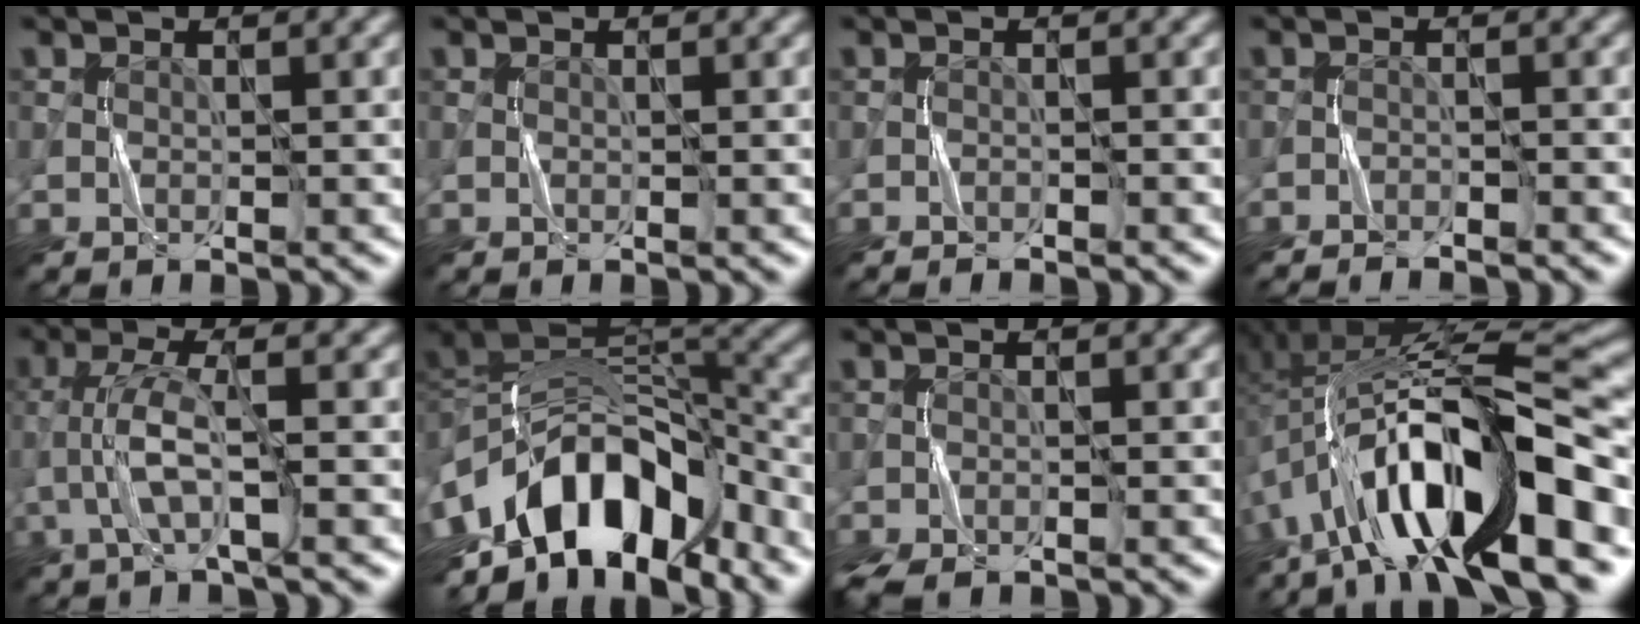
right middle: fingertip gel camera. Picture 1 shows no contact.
{"total": 0.0}
{"total": 1.1, "force": [-1.0, 0.0, 0.4], "torque": [-0.008, 0.001, -0.021]}
{"total": 2.6, "force": [-2.5, 0.2, 0.7], "torque": [-0.015, 0.000, -0.043]}
{"total": 4.1, "force": [-1.2, 0.6, 3.9], "torque": [-0.087, 0.011, -0.028]}
{"total": 14.0, "force": [-6.6, 7.6, 9.7], "torque": [-0.168, 0.015, -0.119]}
{"total": 2.5, "force": [-1.9, 0.5, 1.6], "torque": [-0.040, -0.010, -0.040]}
{"total": 15.7, "force": [-6.4, 4.1, 13.8], "torque": [-0.235, 0.033, -0.103]}